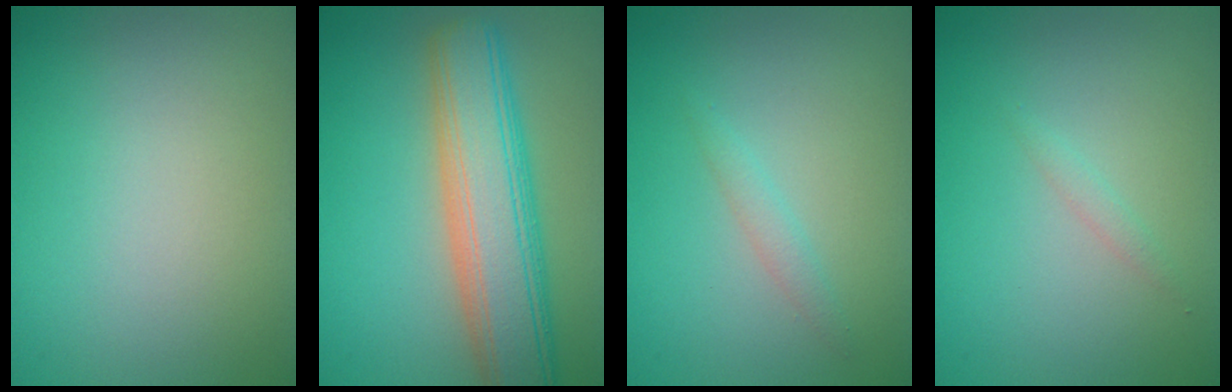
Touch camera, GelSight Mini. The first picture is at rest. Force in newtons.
{"total": 8.6, "press": 8.6, "slide": 0.6}
{"total": 1.1, "press": 1.1, "slide": 0.1}
{"total": 0.7, "press": 0.7, "slide": 0.1}